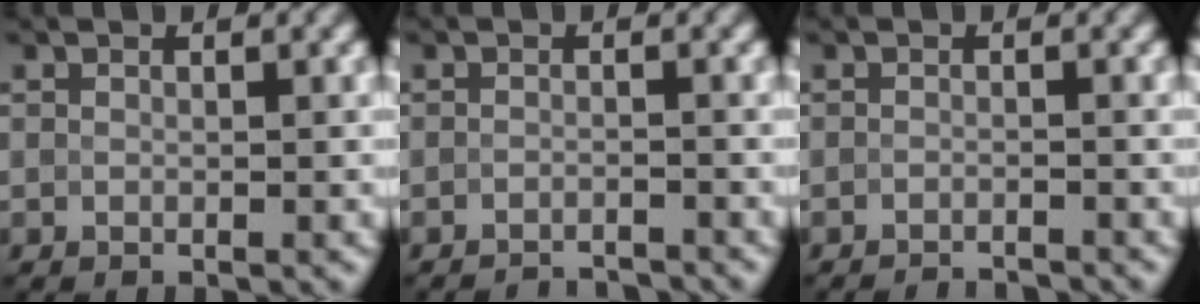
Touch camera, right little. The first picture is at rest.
{"total": 2.7, "force": [-2.6, 0.3, 0.6], "torque": [0.007, -0.003, -0.038]}
{"total": 2.4, "force": [-2.2, 0.3, 0.7], "torque": [0.007, -0.004, -0.032]}